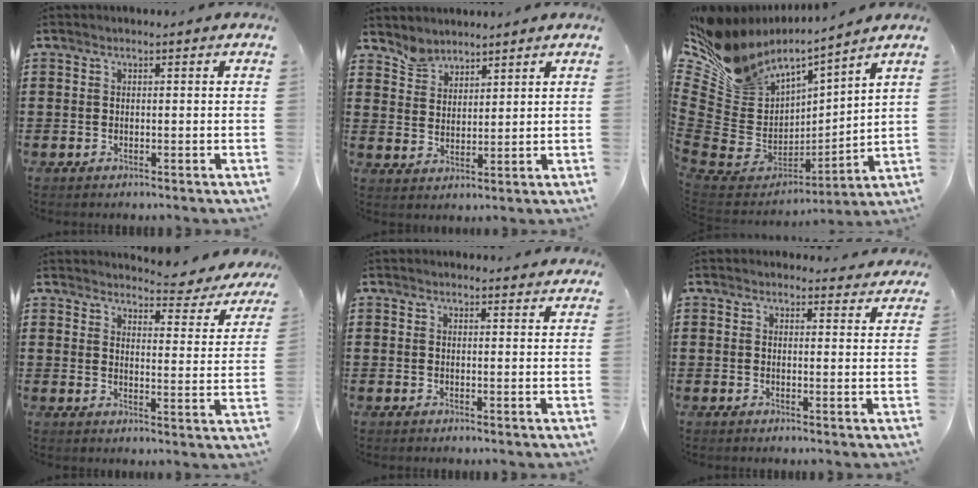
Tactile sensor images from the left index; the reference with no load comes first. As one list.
[{"total": 4.0, "force": [3.7, 1.4, -0.2], "torque": [-0.012, -0.006, 0.073]}, {"total": 9.1, "force": [6.8, 5.7, 2.0], "torque": [-0.096, -0.065, 0.129]}, {"total": 4.1, "force": [3.9, 0.4, 0.9], "torque": [-0.024, -0.036, 0.061]}, {"total": 1.7, "force": [1.7, 0.2, 0.1], "torque": [-0.007, 0.001, 0.034]}, {"total": 2.4, "force": [2.4, 0.4, 0.3], "torque": [-0.004, -0.007, 0.043]}]